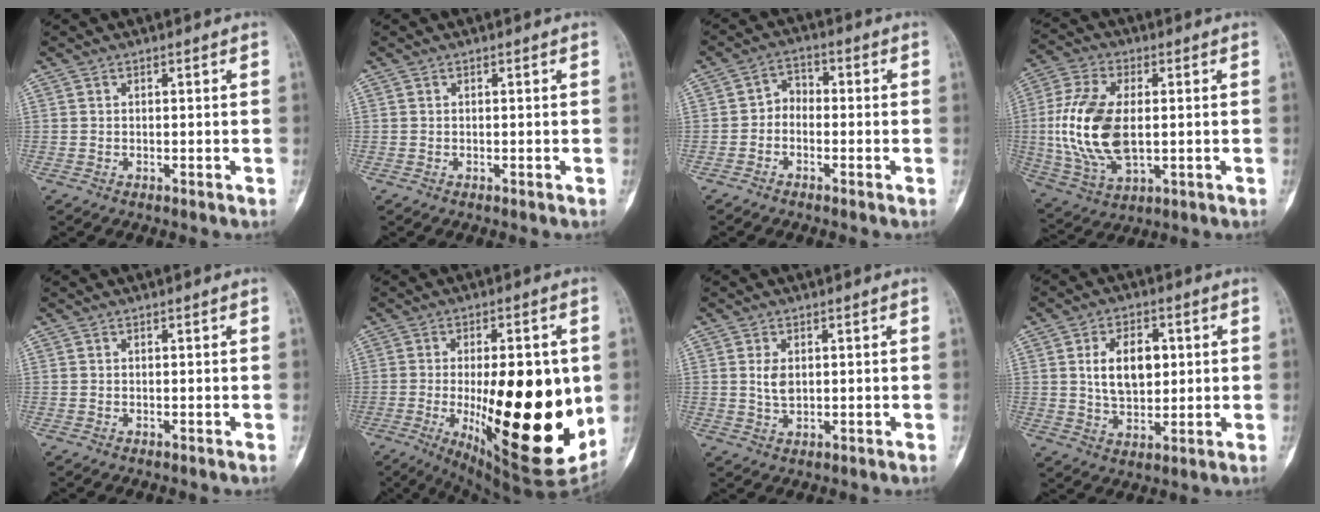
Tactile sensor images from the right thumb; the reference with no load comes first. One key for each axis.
{"total": 0.0}
{"total": 3.8, "fx": -1.1, "fy": 2.9, "fz": 2.1, "tx": -0.016, "ty": 0.024, "tz": -0.034}
{"total": 16.5, "fx": 0.2, "fy": 9.1, "fz": 13.8, "tx": -0.290, "ty": -0.005, "tz": 0.012}
{"total": 0.0}
{"total": 28.5, "fx": -2.9, "fy": 10.5, "fz": 26.3, "tx": -0.335, "ty": -0.038, "tz": -0.014}
{"total": 3.2, "fx": 0.6, "fy": 2.0, "fz": 2.4, "tx": -0.041, "ty": -0.005, "tz": 0.017}
{"total": 9.8, "fx": 1.9, "fy": 6.1, "fz": 7.4, "tx": -0.101, "ty": -0.005, "tz": 0.038}